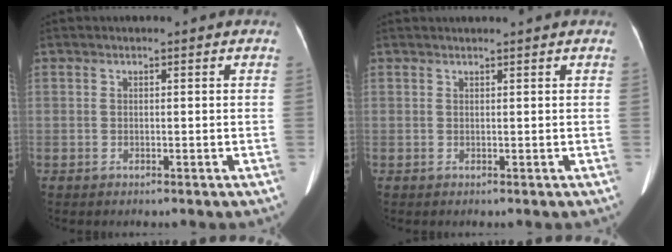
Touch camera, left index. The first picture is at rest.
{"total": 2.0, "force": [1.8, -0.5, 0.6], "torque": [-0.008, 0.017, 0.031]}